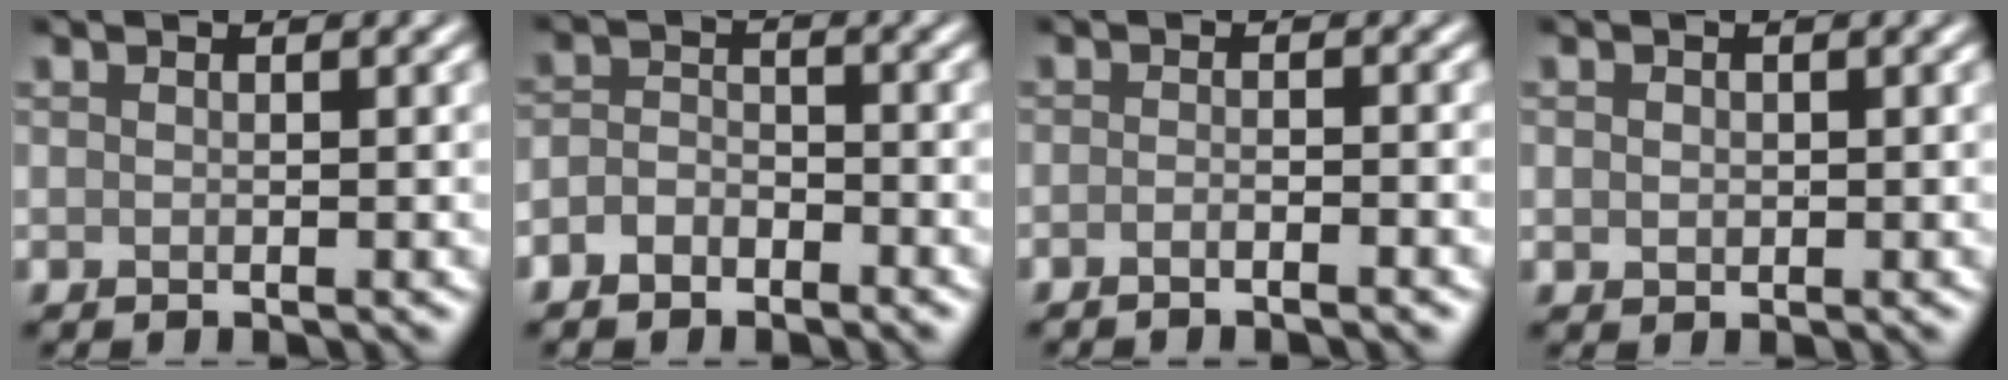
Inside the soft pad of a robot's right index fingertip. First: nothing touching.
{"total": 2.5, "force": [-1.6, 1.5, 1.1], "torque": [-0.022, 0.004, -0.037]}
{"total": 2.1, "force": [-1.4, 0.4, 1.6], "torque": [-0.020, 0.004, -0.027]}
{"total": 0.9, "force": [0.1, 0.9, 0.4], "torque": [-0.006, 0.000, 0.002]}